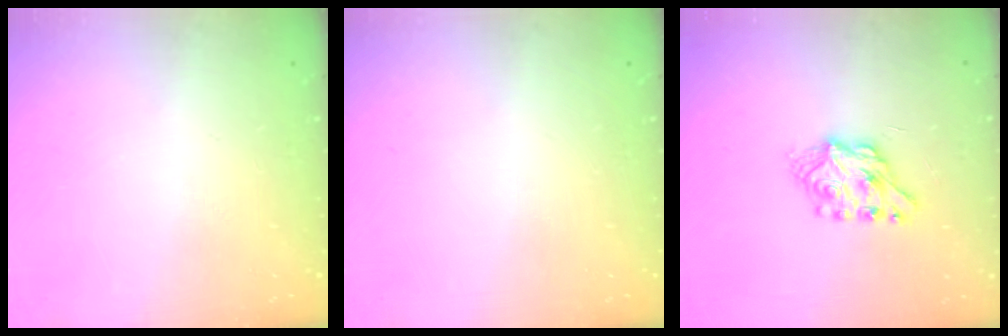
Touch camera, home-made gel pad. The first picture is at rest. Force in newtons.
{"total": 0.0}
{"total": 7.2, "press": 7.2, "slide": 0.1}